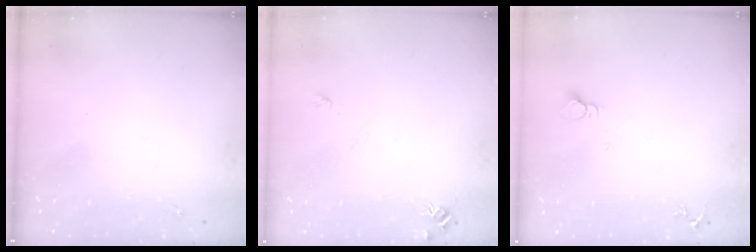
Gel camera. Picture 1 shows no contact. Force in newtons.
{"total": 5.5, "press": 5.5, "slide": 0.7}
{"total": 4.0, "press": 4.0, "slide": 0.4}